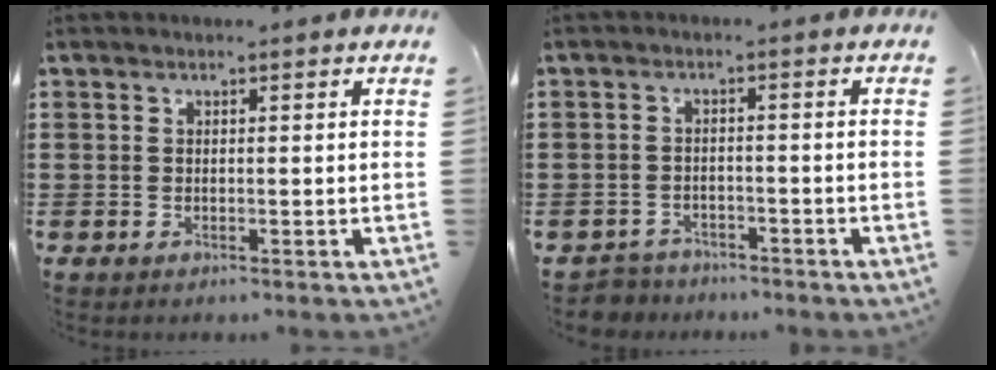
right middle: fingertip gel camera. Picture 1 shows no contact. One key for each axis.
{"total": 2.6, "fx": -2.5, "fy": 0.5, "fz": -0.3, "tx": -0.003, "ty": -0.002, "tz": -0.056}